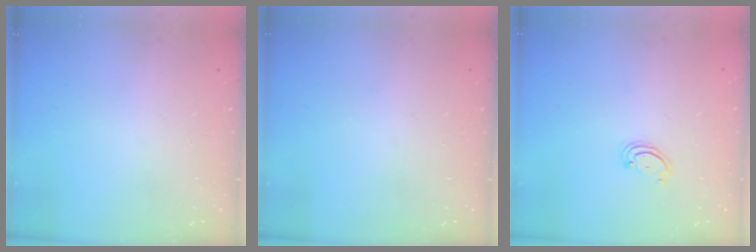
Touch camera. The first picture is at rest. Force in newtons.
{"total": 0.0}
{"total": 2.4, "press": 2.4, "slide": 0.2}